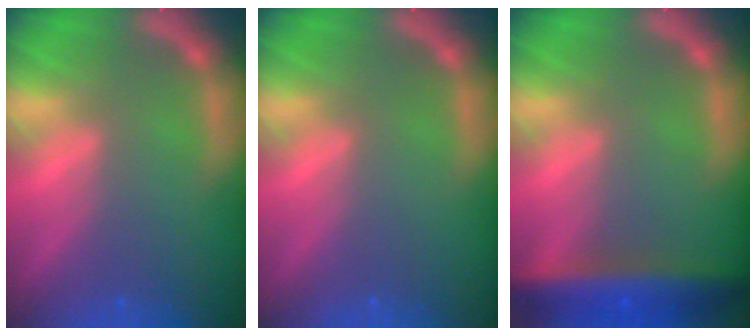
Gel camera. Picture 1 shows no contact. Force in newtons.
{"total": 0.0}
{"total": 6.9}